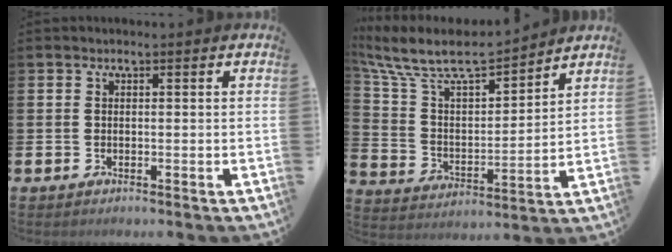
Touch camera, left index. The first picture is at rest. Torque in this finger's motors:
{"motor_torque": [0.37, -0.65, 0.52, 0.21]}